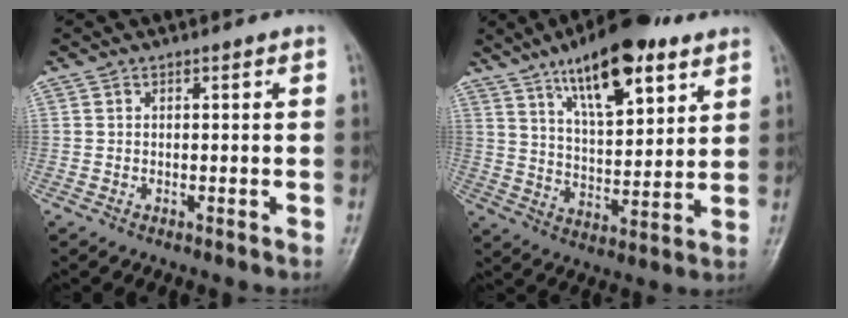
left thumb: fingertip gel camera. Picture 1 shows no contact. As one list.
[{"total": 17.2, "force": [10.1, 6.3, 12.4], "torque": [-0.167, -0.044, 0.167]}]